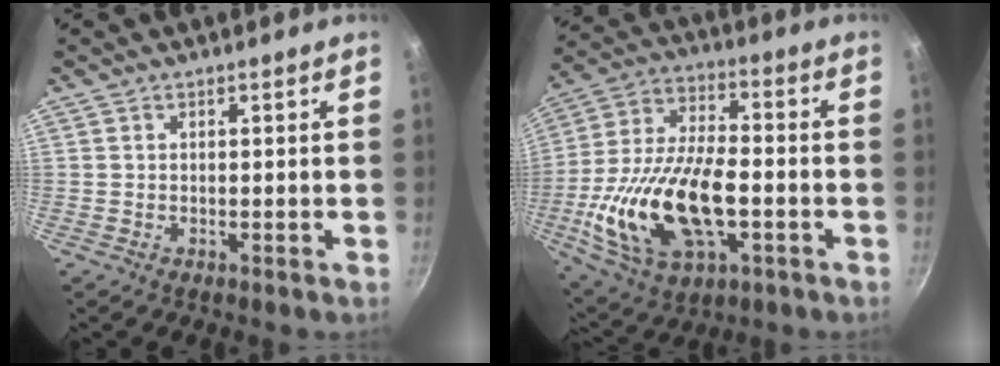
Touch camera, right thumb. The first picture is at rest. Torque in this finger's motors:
{"motor_torque": [-0.19, 1.31, 2.09, -0.68, 0.47]}